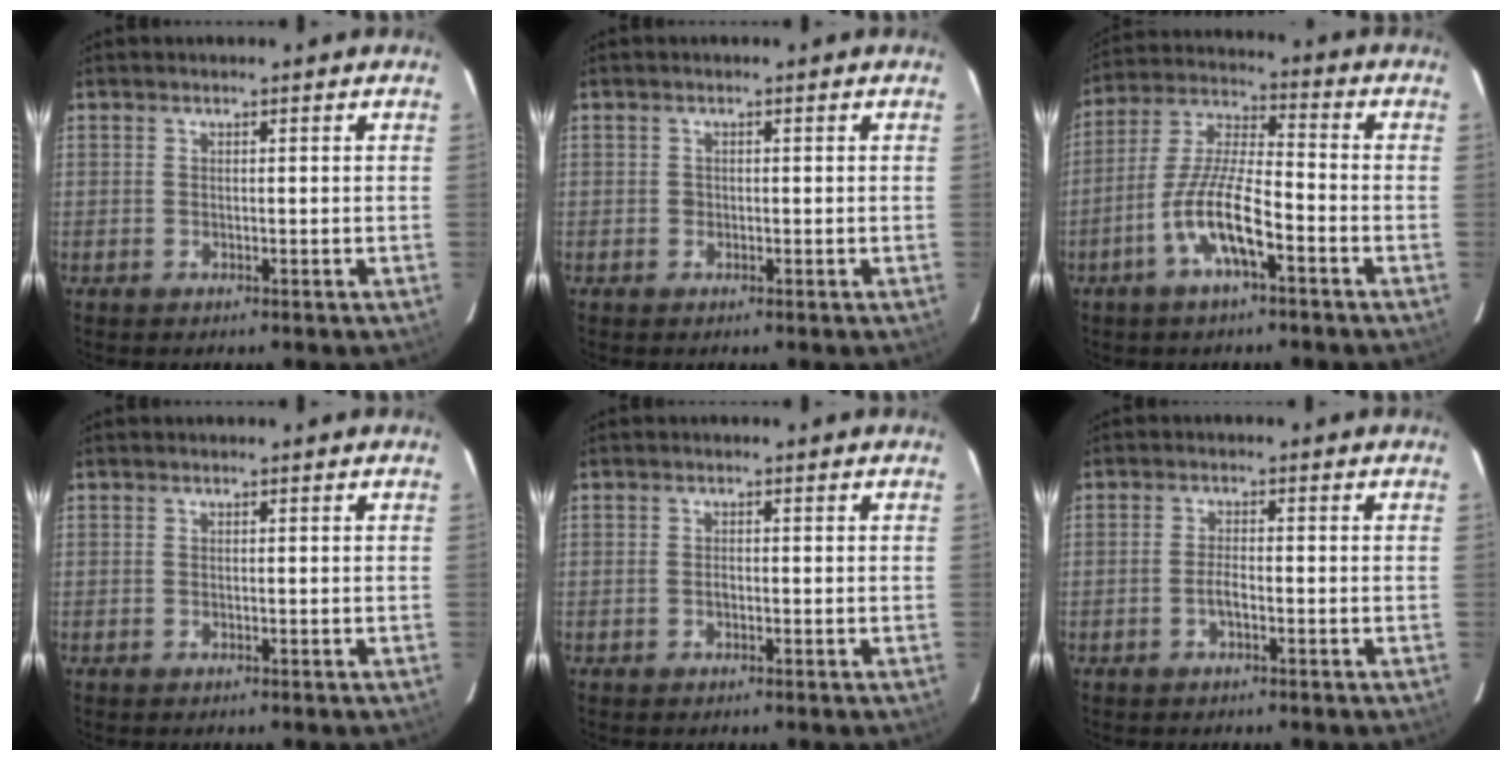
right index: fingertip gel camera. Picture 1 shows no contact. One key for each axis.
{"total": 0.6, "fx": -0.2, "fy": 0.6, "fz": 0.0, "tx": 0.003, "ty": 0.002, "tz": -0.003}
{"total": 11.1, "fx": -5.3, "fy": 2.4, "fz": 9.4, "tx": -0.200, "ty": 0.000, "tz": -0.101}
{"total": 0.0}
{"total": 0.7, "fx": -0.3, "fy": 0.5, "fz": 0.4, "tx": -0.007, "ty": 0.003, "tz": -0.006}
{"total": 2.0, "fx": -1.0, "fy": 0.5, "fz": 1.6, "tx": -0.039, "ty": 0.004, "tz": -0.020}